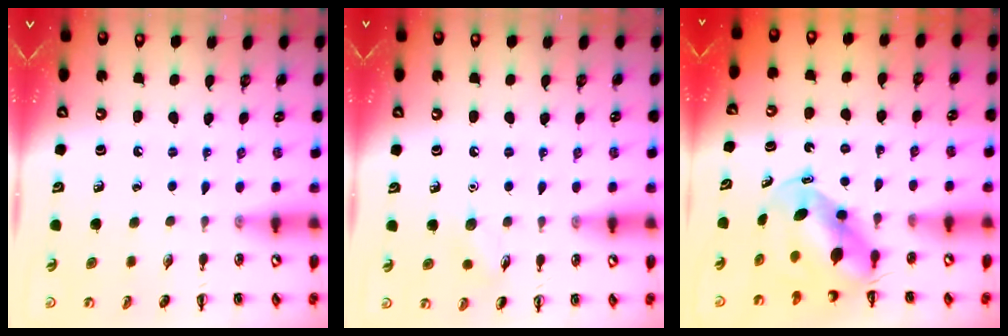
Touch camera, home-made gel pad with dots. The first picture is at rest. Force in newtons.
{"total": 6.0, "press": 5.8, "slide": 1.6}
{"total": 5.8, "press": 5.7, "slide": 1.3}